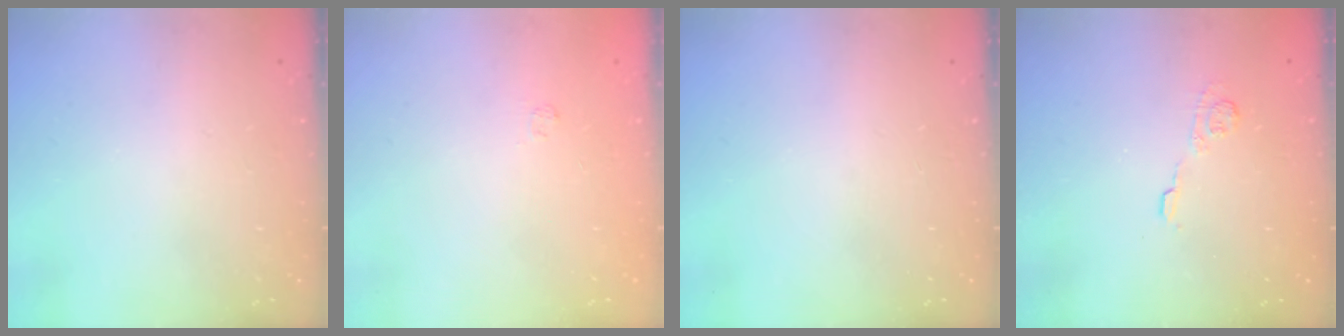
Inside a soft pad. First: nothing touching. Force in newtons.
{"total": 1.7, "press": 1.2, "slide": 1.1}
{"total": 0.0}
{"total": 5.2, "press": 5.1, "slide": 0.9}